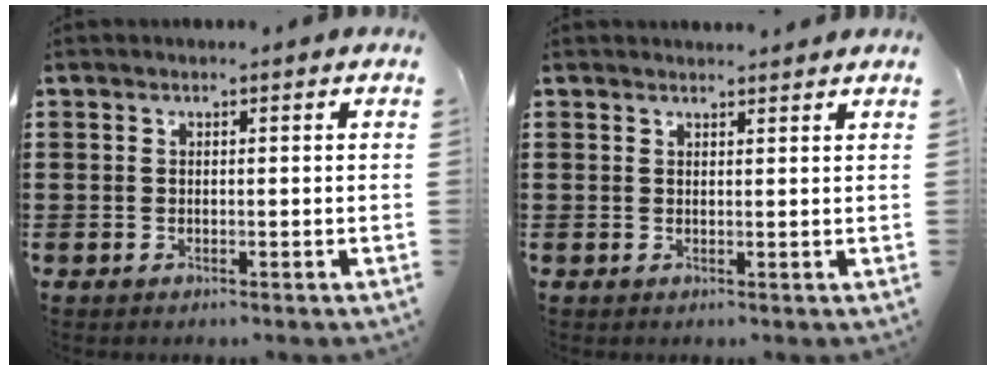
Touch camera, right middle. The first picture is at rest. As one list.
[{"total": 1.3, "force": [1.3, 0.0, 0.1], "torque": [0.003, -0.003, 0.023]}]